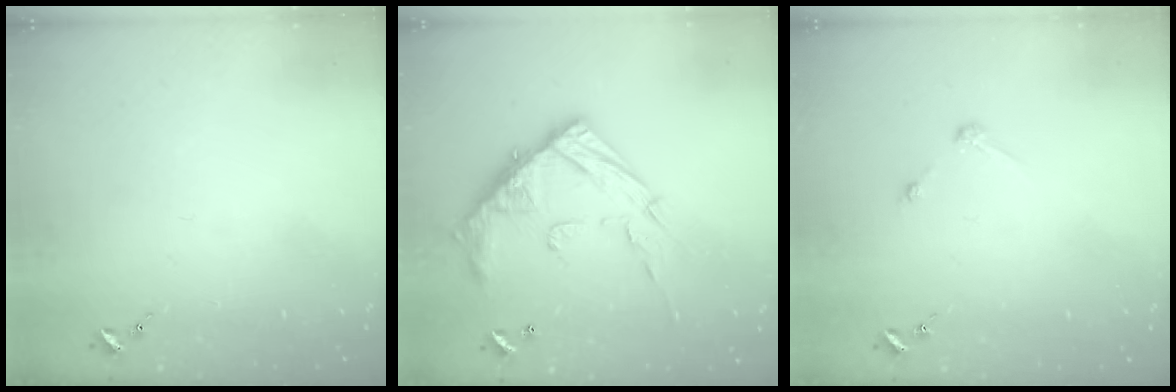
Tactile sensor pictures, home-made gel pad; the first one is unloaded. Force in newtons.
{"total": 17.4, "press": 17.3, "slide": 1.3}
{"total": 2.7, "press": 2.7, "slide": 0.3}